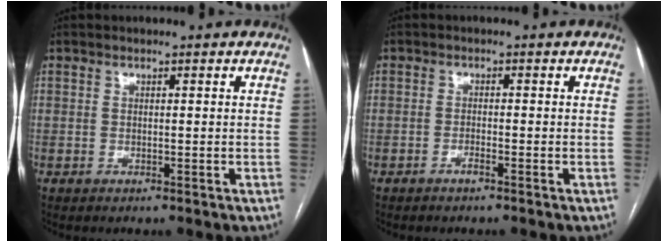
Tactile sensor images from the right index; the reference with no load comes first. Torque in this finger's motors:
{"motor_torque": [0.30, 0.27, -0.06, 0.02]}